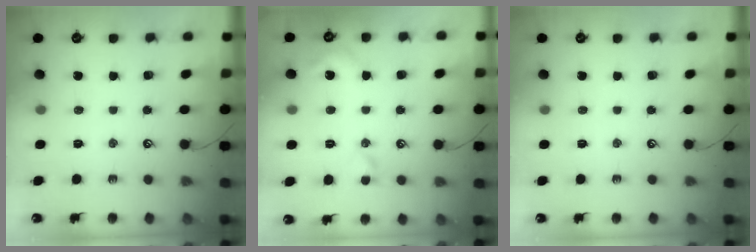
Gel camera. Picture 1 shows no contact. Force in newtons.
{"total": 3.7, "press": 3.6, "slide": 0.9}
{"total": 0.0}